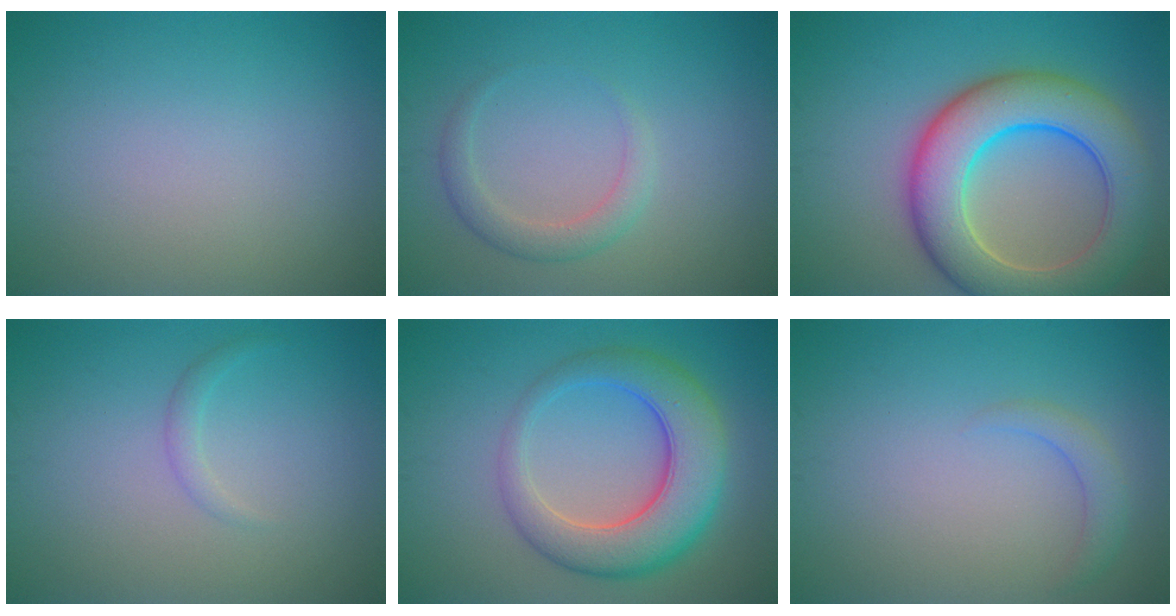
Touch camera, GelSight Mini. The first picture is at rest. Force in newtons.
{"total": 2.1, "press": 2.1, "slide": 0.1}
{"total": 10.3, "press": 10.3, "slide": 0.6}
{"total": 1.0, "press": 1.0, "slide": 0.1}
{"total": 7.9, "press": 7.8, "slide": 0.3}
{"total": 1.6, "press": 1.6, "slide": 0.2}